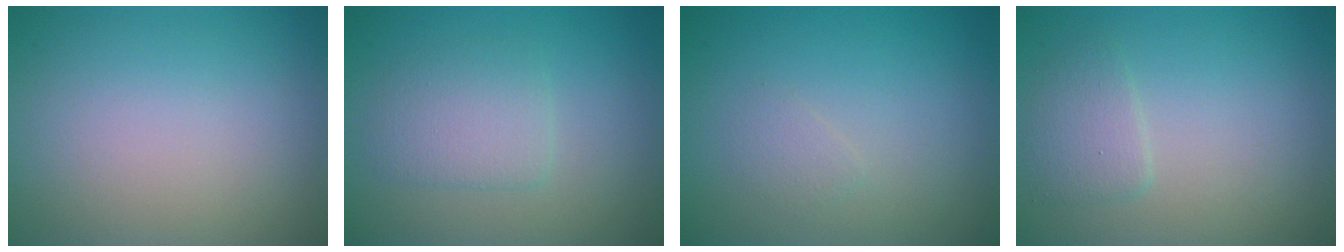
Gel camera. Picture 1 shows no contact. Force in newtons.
{"total": 2.6, "press": 2.6, "slide": 0.2}
{"total": 0.9, "press": 0.9, "slide": 0.1}
{"total": 1.8, "press": 1.8, "slide": 0.1}